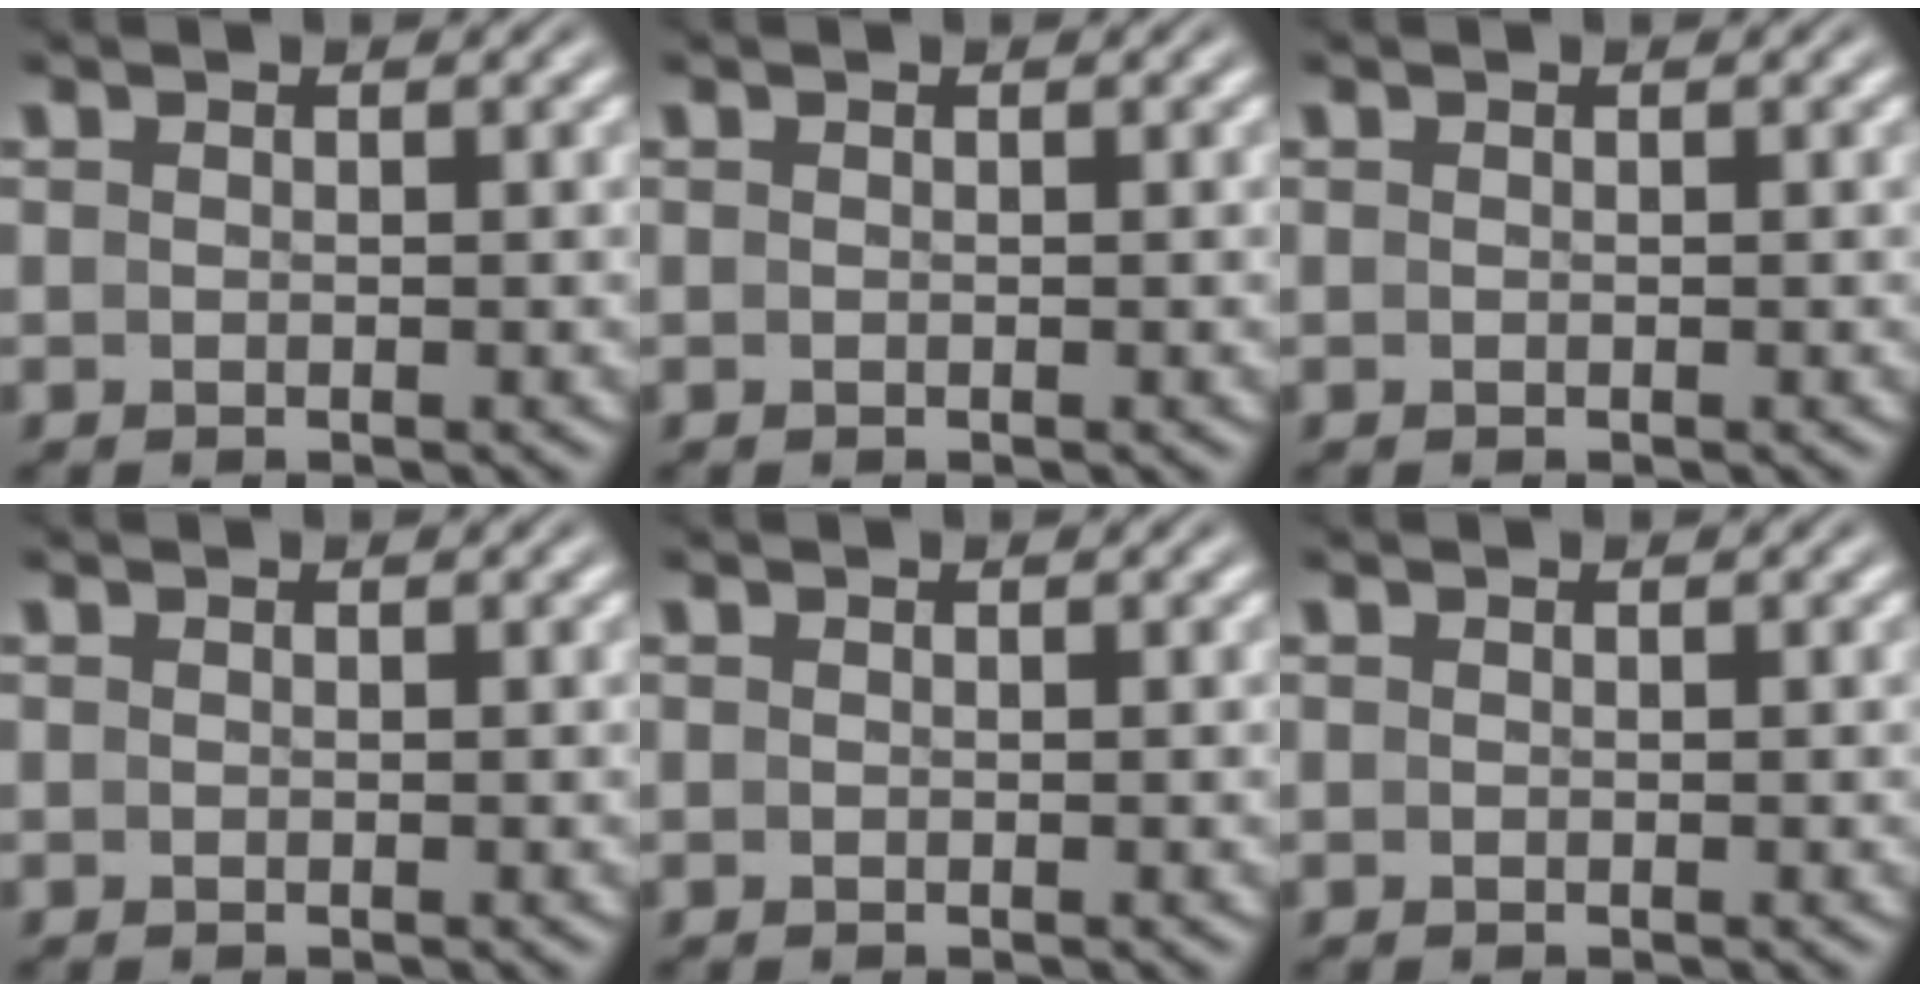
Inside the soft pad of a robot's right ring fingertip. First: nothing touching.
{"total": 0.0}
{"total": 0.0}
{"total": 0.0}
{"total": 0.0}
{"total": 0.0}